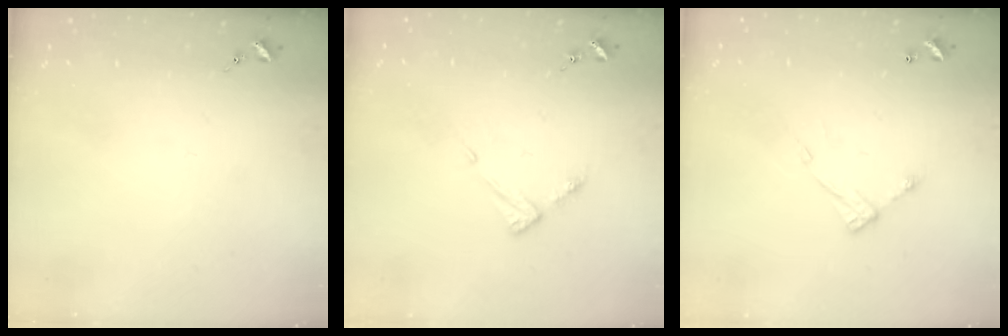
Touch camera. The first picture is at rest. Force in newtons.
{"total": 5.3, "press": 5.3, "slide": 0.4}
{"total": 7.5, "press": 7.5, "slide": 0.2}